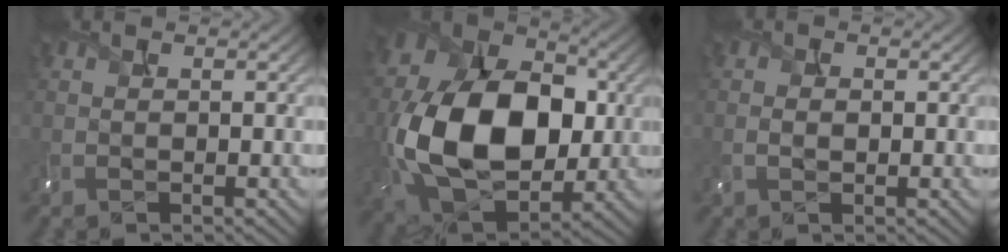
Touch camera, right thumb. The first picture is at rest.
{"total": 16.5, "force": [-1.1, 11.4, 12.0], "torque": [-0.247, -0.012, -0.014]}
{"total": 0.9, "force": [-0.4, 0.6, 0.5], "torque": [-0.009, 0.001, -0.001]}